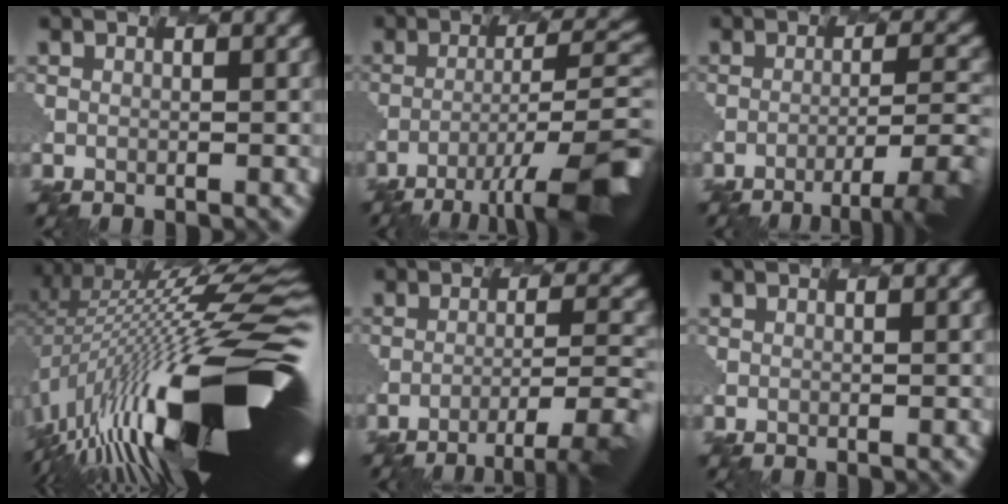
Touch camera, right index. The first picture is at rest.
{"total": 12.1, "force": [-7.0, 2.7, 9.5], "torque": [-0.174, -0.011, -0.107]}
{"total": 6.8, "force": [-4.0, 1.4, 5.3], "torque": [-0.086, -0.012, -0.047]}
{"total": 19.2, "force": [-3.6, 5.4, 18.1], "torque": [-0.283, -0.020, -0.062]}
{"total": 5.6, "force": [-3.6, 0.9, 4.2], "torque": [-0.075, -0.011, -0.043]}
{"total": 0.0}